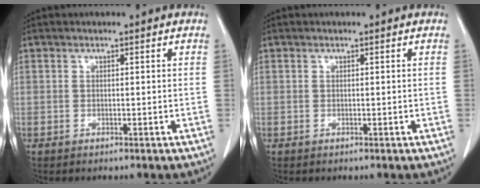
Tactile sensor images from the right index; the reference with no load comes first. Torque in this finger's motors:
{"motor_torque": [-0.04, 0.04, 0.00, 0.00]}